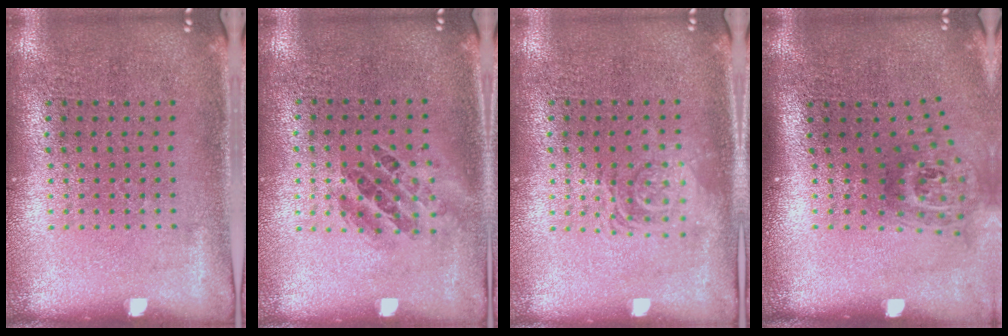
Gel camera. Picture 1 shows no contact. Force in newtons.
{"total": 1.0, "press": 0.8, "slide": 0.6}
{"total": 1.2, "press": 1.2, "slide": 0.2}
{"total": 1.8, "press": 1.2, "slide": 1.4}